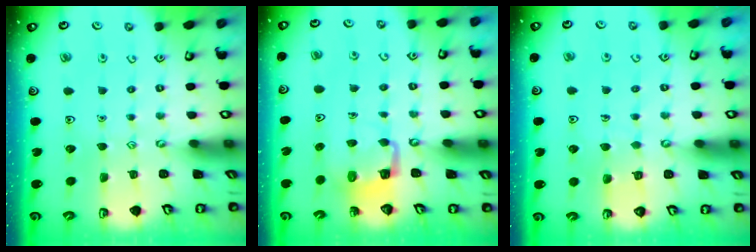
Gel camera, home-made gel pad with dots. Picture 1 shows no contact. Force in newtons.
{"total": 3.8, "press": 3.8, "slide": 0.1}
{"total": 5.1, "press": 5.1, "slide": 0.3}